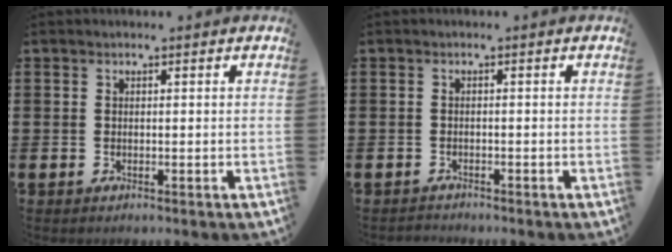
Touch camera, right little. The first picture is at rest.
{"total": 0.7, "force": [-0.7, 0.0, -0.1], "torque": [0.000, 0.000, -0.016]}